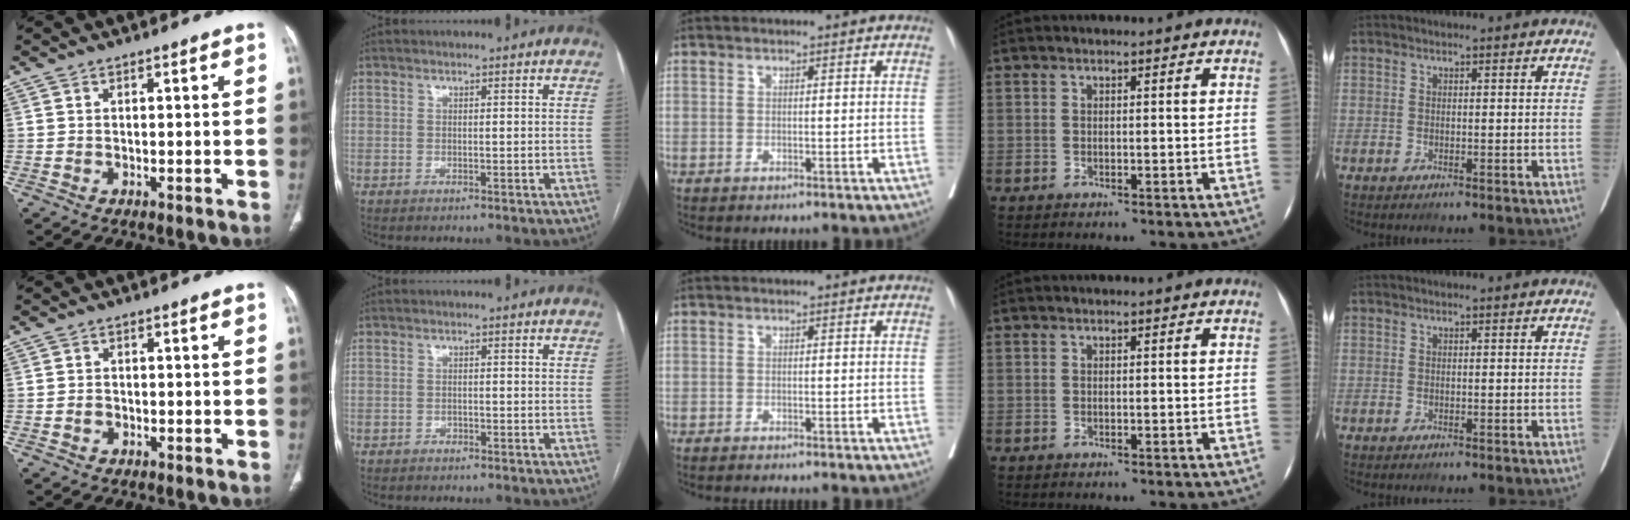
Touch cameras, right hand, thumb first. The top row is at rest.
{"thumb": {"total": 1.5, "force": [-0.5, 1.2, 0.6], "torque": [-0.009, 0.005, -0.010]}, "index": {"total": 0.7, "force": [-0.6, 0.4, 0.2], "torque": [-0.004, 0.001, -0.011]}, "middle": {"total": 1.9, "force": [-1.7, 0.0, 0.9], "torque": [-0.013, 0.000, -0.022]}}